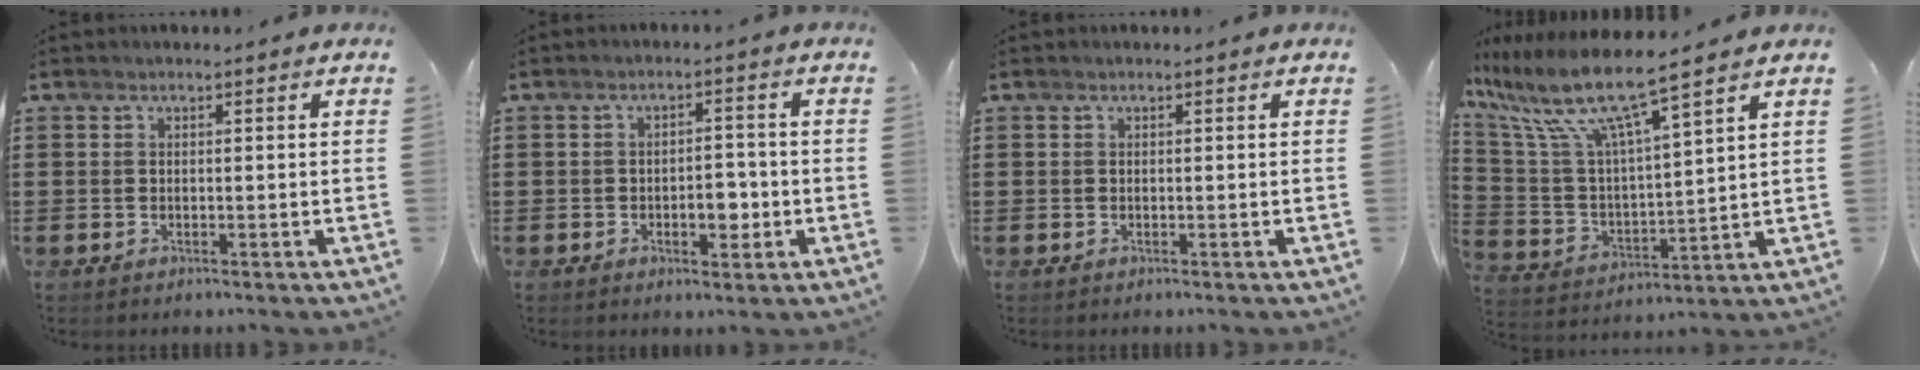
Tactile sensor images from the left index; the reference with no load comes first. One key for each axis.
{"total": 4.4, "fx": -1.3, "fy": 2.3, "fz": 3.5, "tx": -0.056, "ty": 0.002, "tz": -0.025}
{"total": 0.0}
{"total": 10.2, "fx": 8.0, "fy": 0.5, "fz": 6.2, "tx": -0.161, "ty": -0.054, "tz": 0.131}